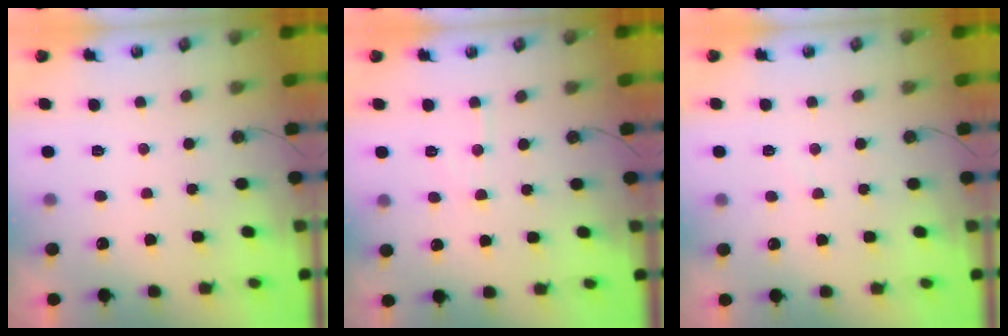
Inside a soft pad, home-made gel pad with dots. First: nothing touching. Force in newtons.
{"total": 6.7, "press": 6.7, "slide": 0.7}
{"total": 2.5, "press": 2.5, "slide": 0.3}